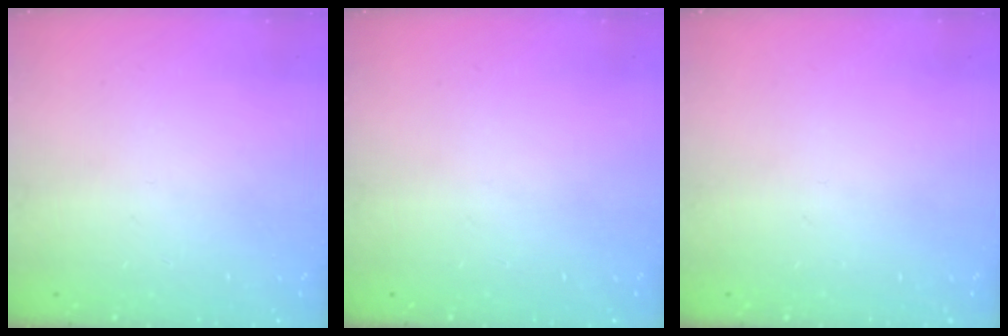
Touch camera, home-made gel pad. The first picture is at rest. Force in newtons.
{"total": 0.0}
{"total": 0.0}